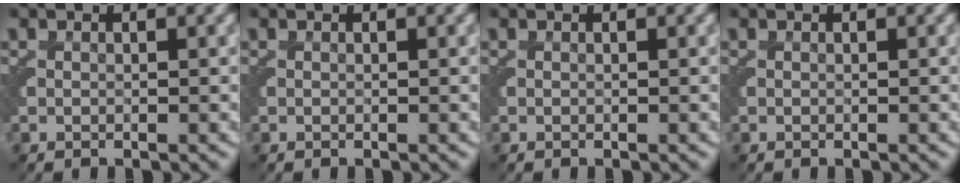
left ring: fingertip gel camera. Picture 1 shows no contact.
{"total": 0.0}
{"total": 0.0}
{"total": 0.0}